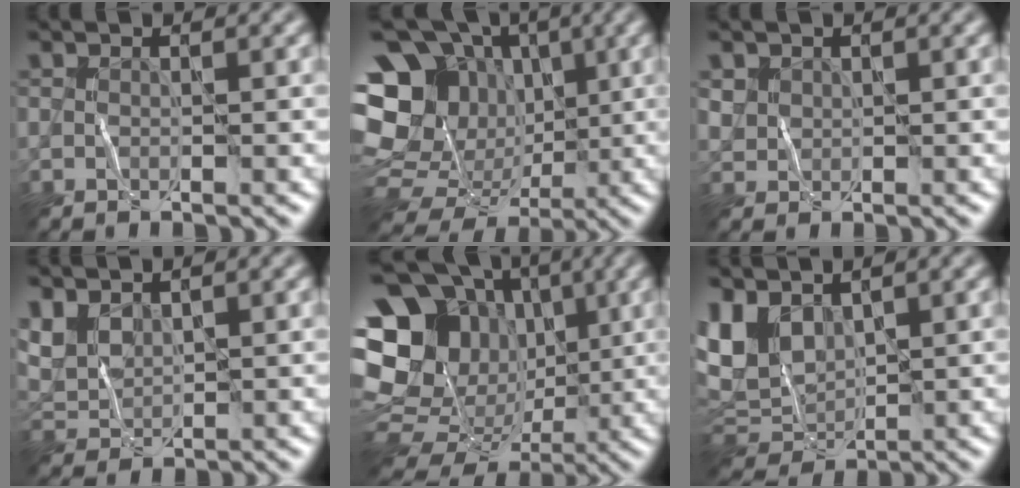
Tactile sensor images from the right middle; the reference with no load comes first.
{"total": 19.4, "force": [2.0, 17.3, 8.5], "torque": [-0.200, 0.030, 0.012]}
{"total": 1.3, "force": [0.6, 1.1, 0.2], "torque": [-0.006, -0.003, 0.016]}
{"total": 3.3, "force": [2.0, 2.0, 1.7], "torque": [-0.046, 0.001, 0.045]}
{"total": 21.4, "force": [2.9, 18.7, 9.9], "torque": [-0.227, 0.040, 0.026]}
{"total": 6.0, "force": [2.3, 3.9, 4.0], "torque": [-0.090, 0.000, 0.044]}